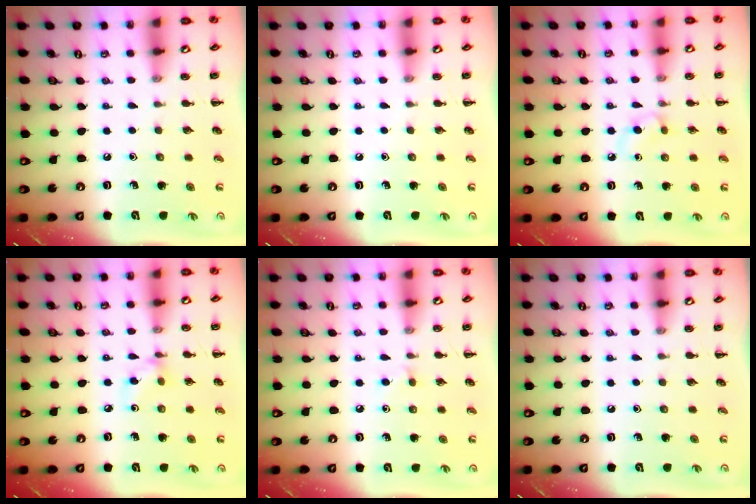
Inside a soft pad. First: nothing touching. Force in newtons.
{"total": 0.0}
{"total": 2.9, "press": 2.7, "slide": 1.2}
{"total": 3.8, "press": 3.7, "slide": 0.9}
{"total": 3.7, "press": 3.4, "slide": 1.6}
{"total": 0.0}